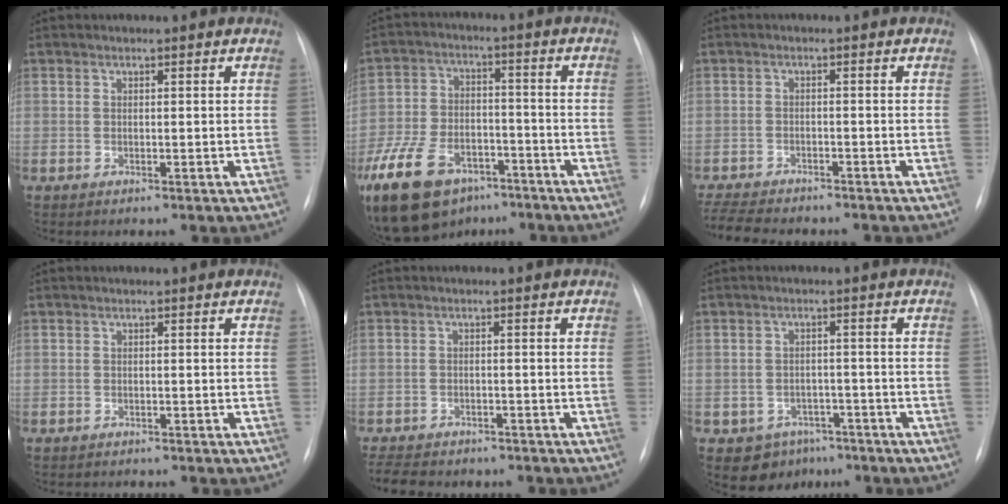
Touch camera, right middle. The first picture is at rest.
{"total": 23.2, "force": [-14.5, 13.5, 12.0], "torque": [-0.328, -0.016, -0.242]}
{"total": 10.5, "force": [-9.2, 2.9, 4.2], "torque": [-0.088, -0.007, -0.136]}
{"total": 2.1, "force": [-2.0, 0.7, 0.3], "torque": [-0.005, -0.005, -0.024]}
{"total": 11.2, "force": [-9.4, 4.3, 4.4], "torque": [-0.096, -0.001, -0.124]}
{"total": 5.9, "force": [-3.8, 4.3, 1.0], "torque": [-0.009, 0.013, -0.047]}